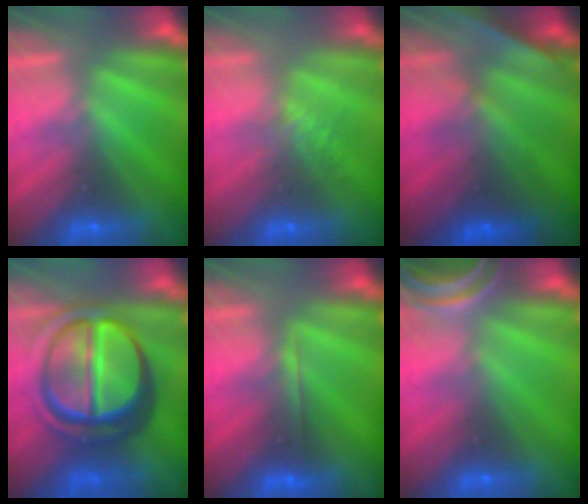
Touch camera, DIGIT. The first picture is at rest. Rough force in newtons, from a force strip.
{"total": 1.3}
{"total": 6.9}
{"total": 7.0}
{"total": 1.9}
{"total": 5.5}